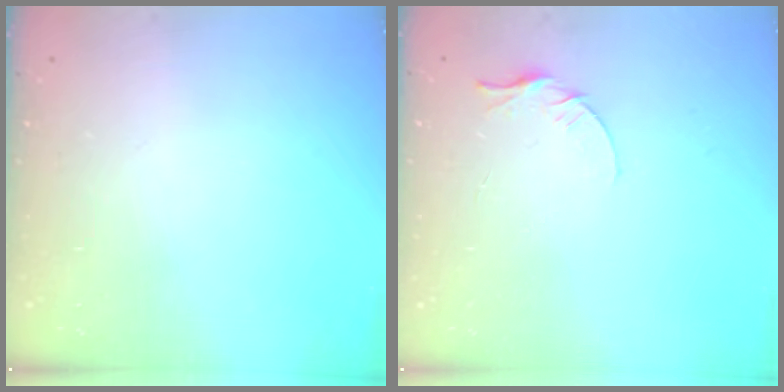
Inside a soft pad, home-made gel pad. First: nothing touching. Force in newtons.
{"total": 4.4, "press": 4.4, "slide": 0.5}